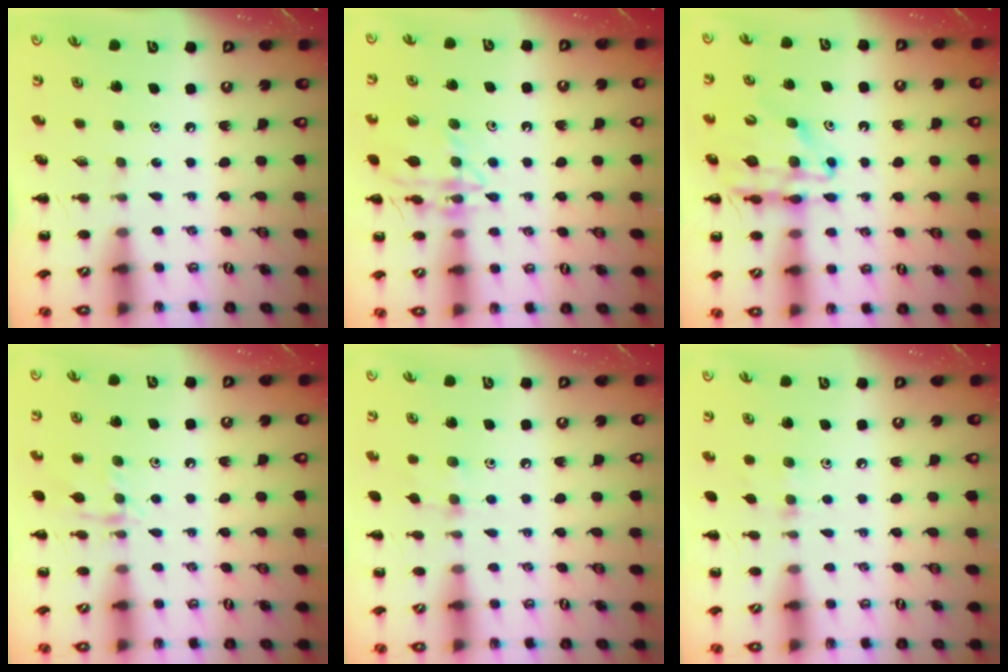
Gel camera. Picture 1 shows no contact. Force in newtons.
{"total": 15.4, "press": 15.4, "slide": 0.8}
{"total": 13.0, "press": 12.5, "slide": 3.7}
{"total": 8.9, "press": 8.9, "slide": 0.7}
{"total": 7.4, "press": 7.2, "slide": 1.9}
{"total": 5.6, "press": 5.4, "slide": 1.6}